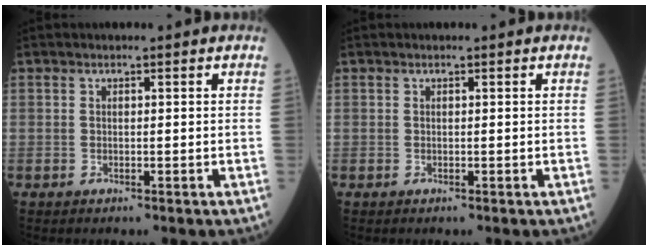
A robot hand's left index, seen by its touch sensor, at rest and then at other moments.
{"total": 0.0}